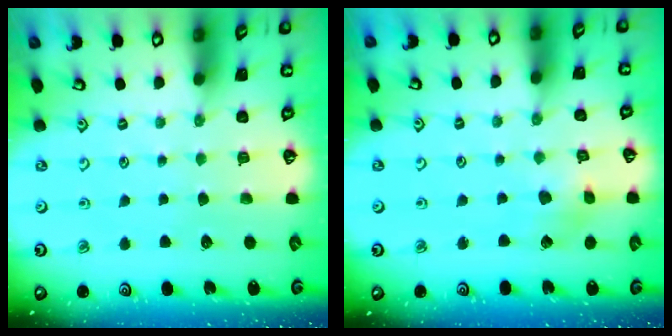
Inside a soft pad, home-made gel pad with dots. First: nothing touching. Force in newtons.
{"total": 3.8, "press": 3.8, "slide": 0.4}